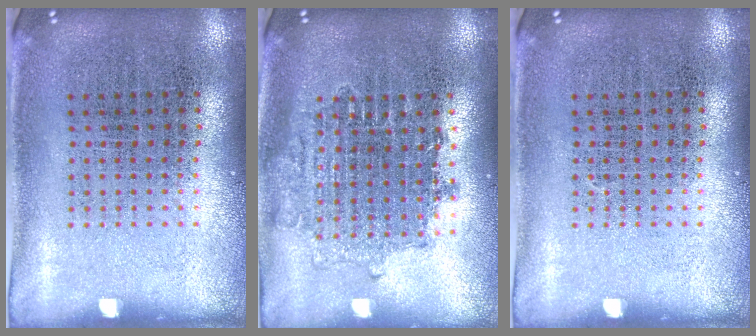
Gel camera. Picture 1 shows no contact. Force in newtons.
{"total": 1.6, "press": 1.3, "slide": 0.9}
{"total": 0.0}